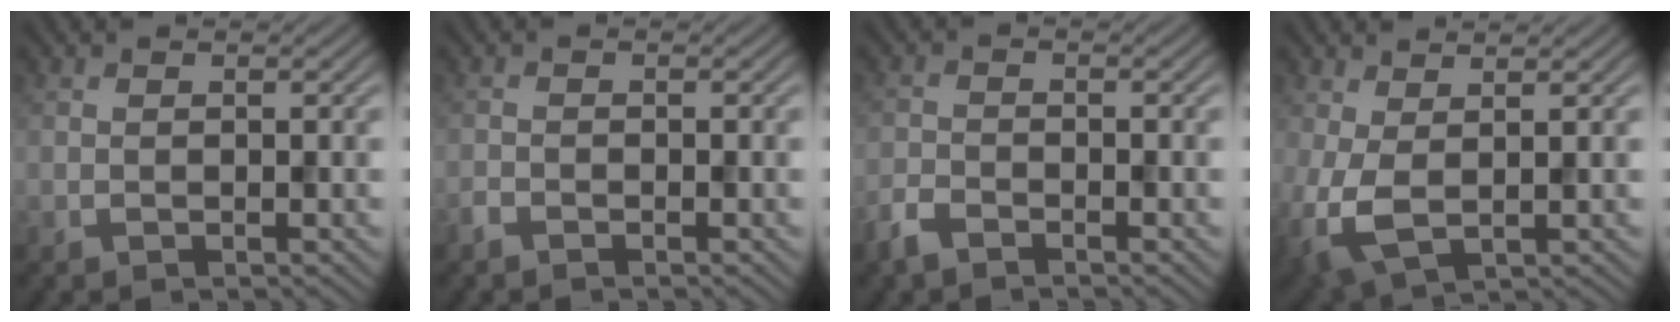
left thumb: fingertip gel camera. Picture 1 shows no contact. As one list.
[{"total": 1.1, "force": [-0.9, 0.4, 0.4], "torque": [-0.008, -0.001, -0.021]}, {"total": 2.7, "force": [-2.2, 0.9, 1.2], "torque": [-0.028, -0.006, -0.055]}, {"total": 4.1, "force": [0.3, 2.1, 3.5], "torque": [-0.097, -0.003, 0.006]}]